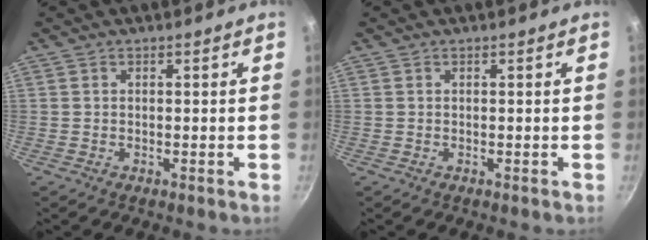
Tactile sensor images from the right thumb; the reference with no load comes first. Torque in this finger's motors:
{"motor_torque": [-0.01, -0.01, 0.14, 0.02, 0.00]}